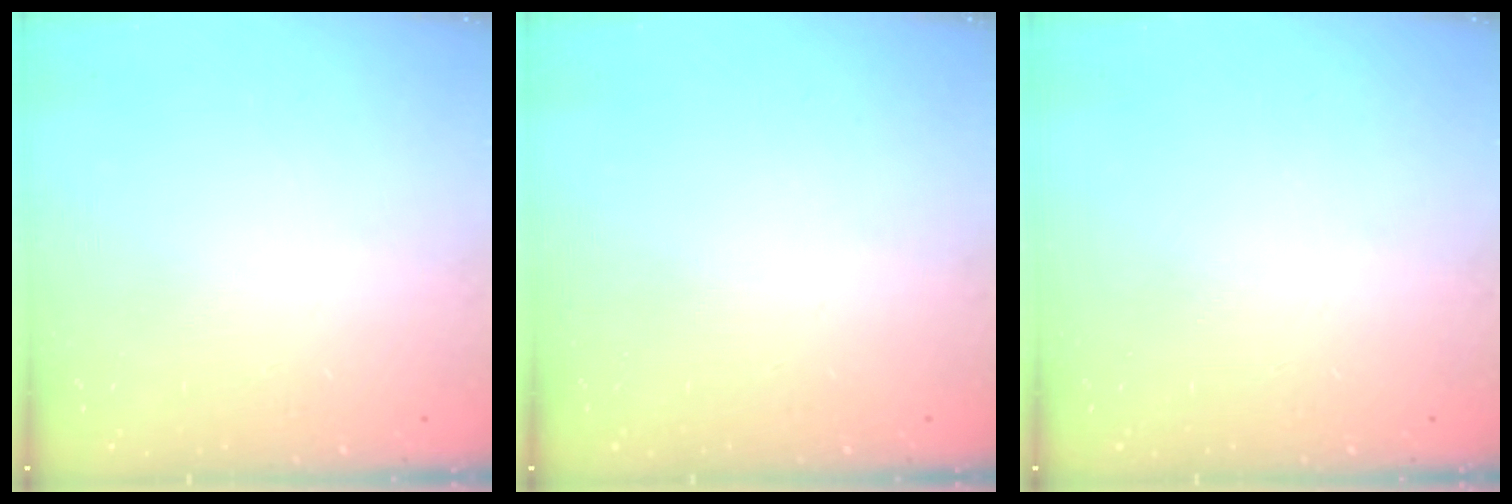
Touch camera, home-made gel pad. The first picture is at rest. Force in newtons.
{"total": 0.0}
{"total": 0.0}